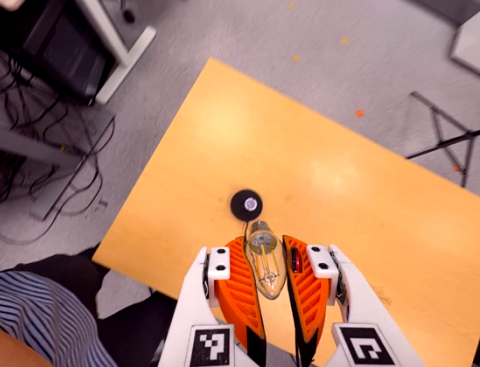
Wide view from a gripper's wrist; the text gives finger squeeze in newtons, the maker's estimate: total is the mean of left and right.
{"total": 22.5, "left": 27.3, "right": 17.7}